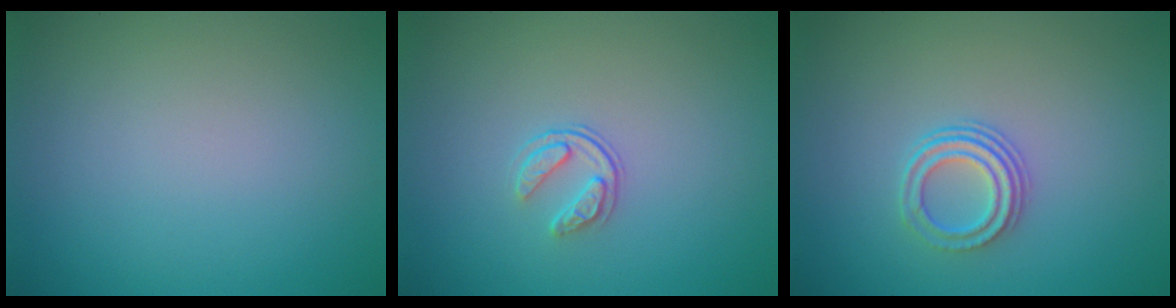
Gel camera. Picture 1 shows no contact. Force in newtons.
{"total": 1.7, "press": 1.1, "slide": 1.3}
{"total": 2.8, "press": 2.2, "slide": 1.8}